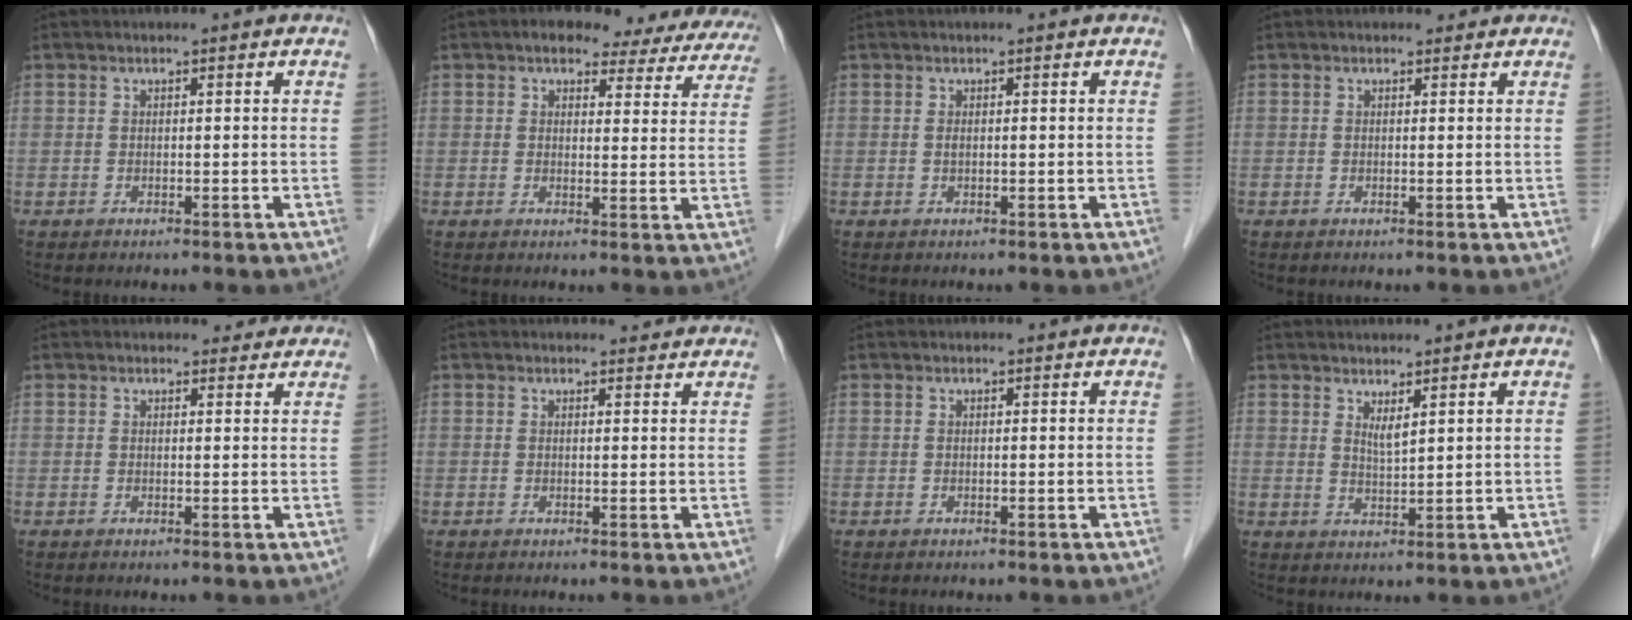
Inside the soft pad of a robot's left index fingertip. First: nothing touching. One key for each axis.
{"total": 13.4, "fx": 11.0, "fy": 5.6, "fz": 5.4, "tx": -0.037, "ty": 0.017, "tz": 0.103}
{"total": 0.6, "fx": 0.0, "fy": 0.1, "fz": 0.6, "tx": -0.013, "ty": 0.001, "tz": 0.000}
{"total": 1.1, "fx": 0.9, "fy": 0.6, "fz": 0.1, "tx": -0.002, "ty": 0.001, "tz": 0.008}
{"total": 2.7, "fx": 2.4, "fy": 1.2, "fz": 0.1, "tx": 0.003, "ty": 0.001, "tz": 0.020}
{"total": 2.2, "fx": 2.0, "fy": 0.8, "fz": 0.1, "tx": -0.003, "ty": 0.000, "tz": 0.019}
{"total": 0.0}
{"total": 2.0, "fx": 1.4, "fy": 0.0, "fz": 1.4, "tx": -0.030, "ty": -0.010, "tz": 0.031}